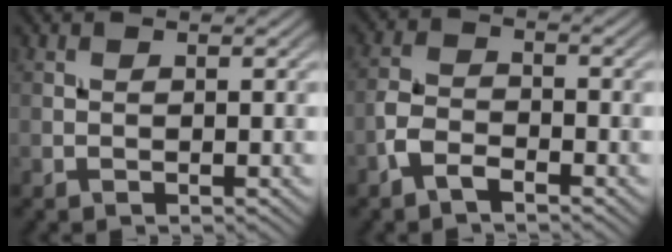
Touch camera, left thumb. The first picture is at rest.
{"total": 3.6, "force": [-2.4, 1.5, 2.2], "torque": [-0.049, 0.003, -0.058]}